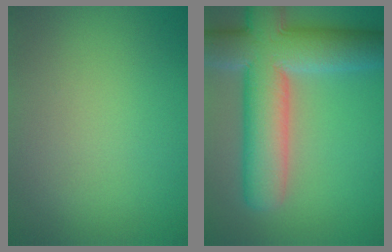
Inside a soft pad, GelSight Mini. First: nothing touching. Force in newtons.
{"total": 11.3, "press": 11.3, "slide": 0.9}